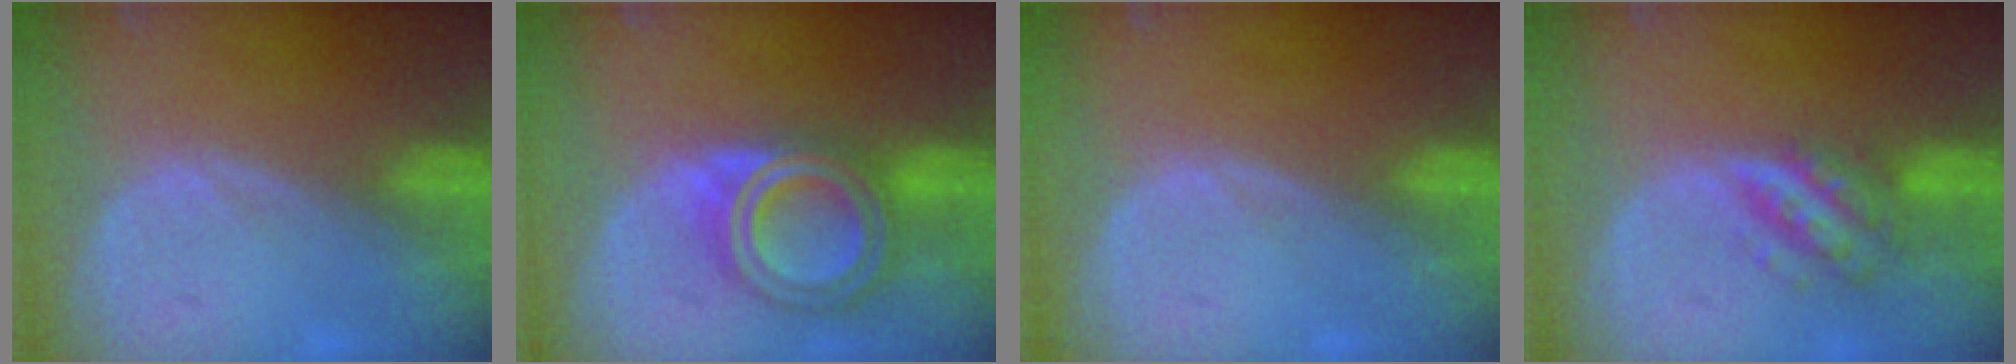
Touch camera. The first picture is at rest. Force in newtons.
{"total": 8.0, "press": 8.0, "slide": 0.5}
{"total": 0.0}
{"total": 5.7, "press": 5.2, "slide": 2.3}